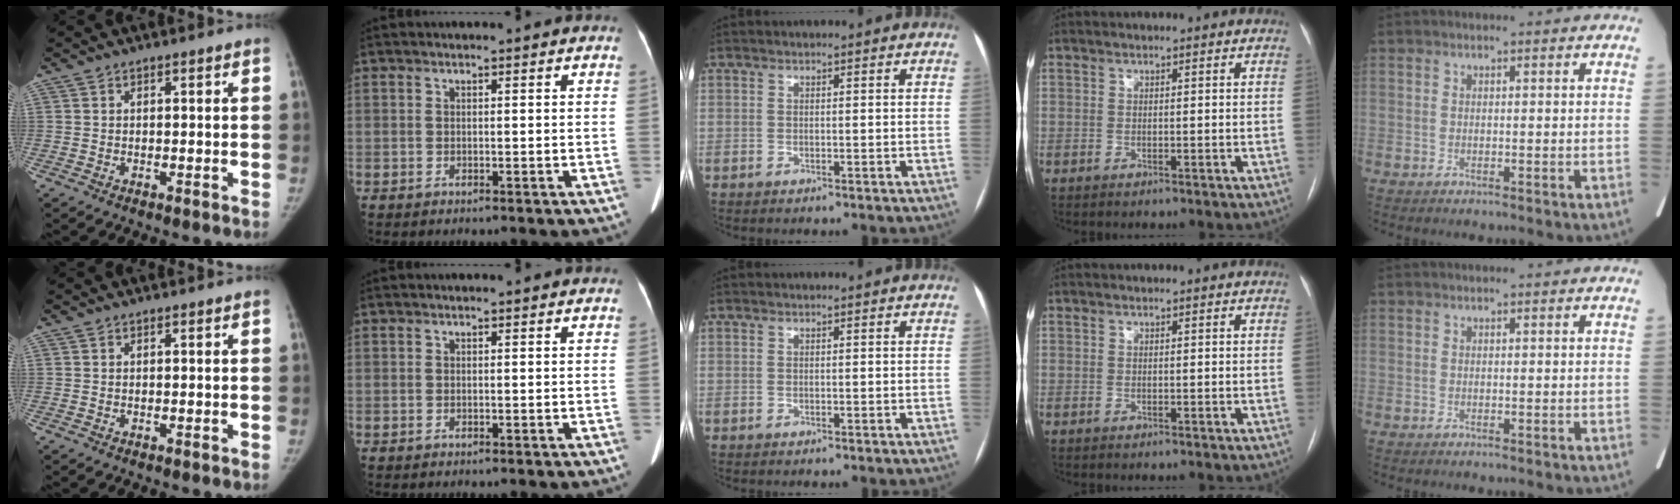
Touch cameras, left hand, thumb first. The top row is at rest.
{}